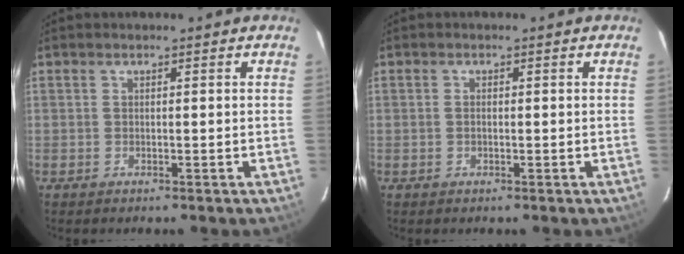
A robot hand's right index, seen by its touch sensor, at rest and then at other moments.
{"total": 1.0, "force": [0.0, 0.6, 0.8], "torque": [-0.016, 0.002, -0.001]}